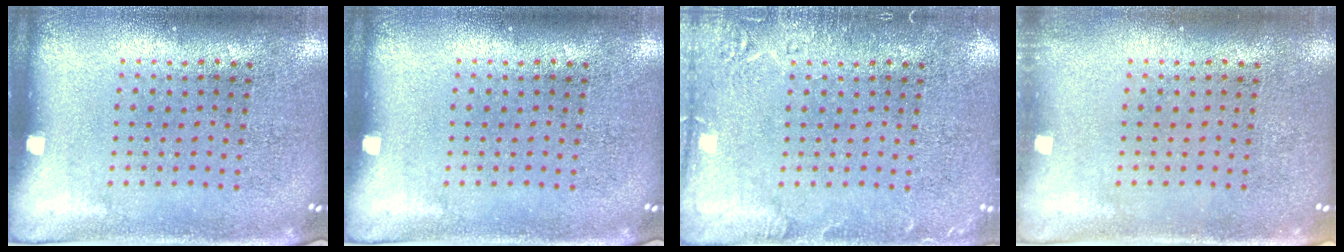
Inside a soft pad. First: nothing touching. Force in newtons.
{"total": 0.0}
{"total": 2.2, "press": 2.2, "slide": 0.4}
{"total": 0.7, "press": 0.7, "slide": 0.1}